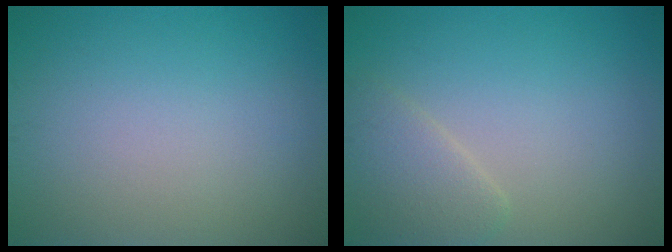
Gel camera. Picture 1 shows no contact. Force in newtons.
{"total": 2.5, "press": 2.5, "slide": 0.1}